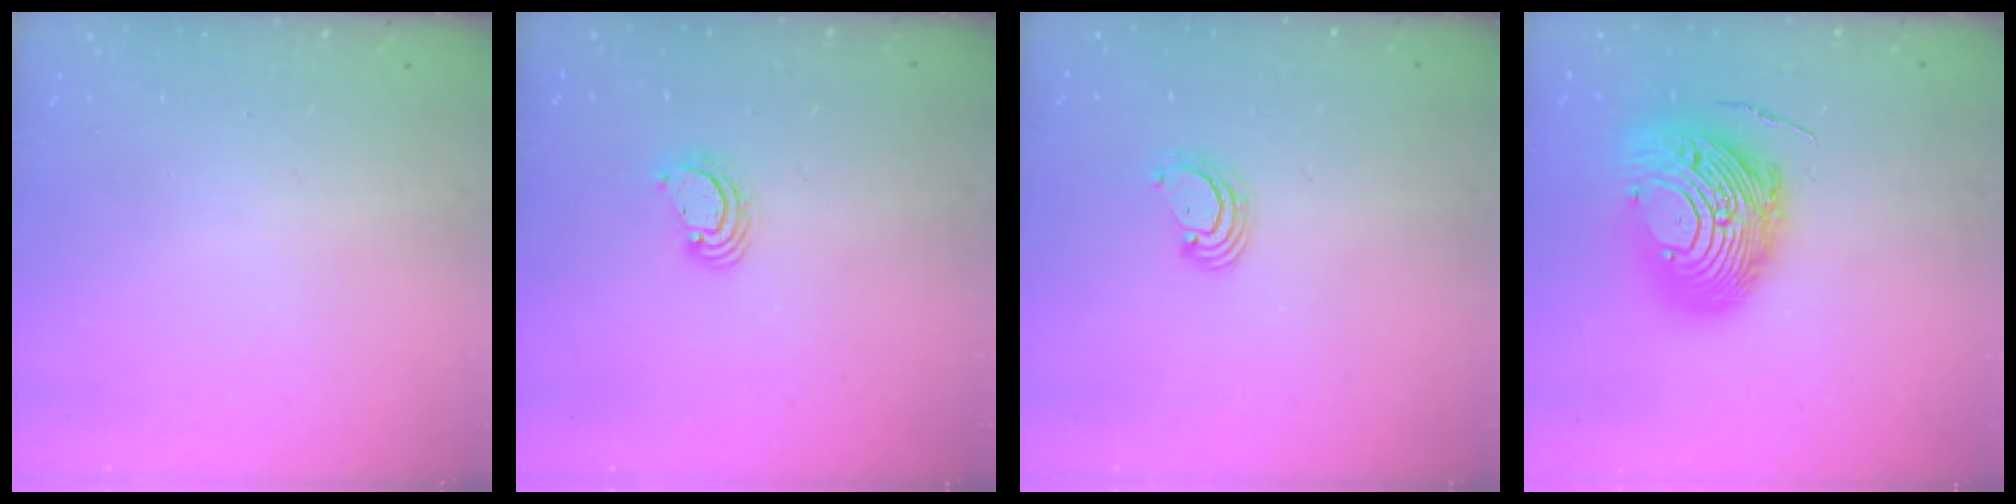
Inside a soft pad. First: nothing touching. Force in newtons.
{"total": 3.8, "press": 3.8, "slide": 0.2}
{"total": 2.4, "press": 2.4, "slide": 0.2}
{"total": 17.6, "press": 17.5, "slide": 2.2}